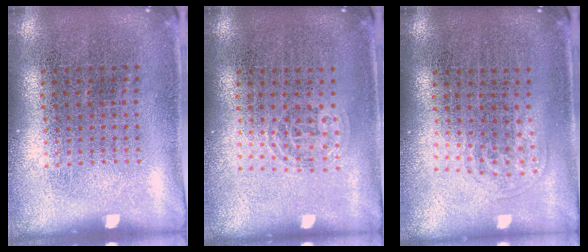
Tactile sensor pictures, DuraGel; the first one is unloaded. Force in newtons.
{"total": 0.9, "press": 0.6, "slide": 0.6}
{"total": 1.0, "press": 0.6, "slide": 0.8}